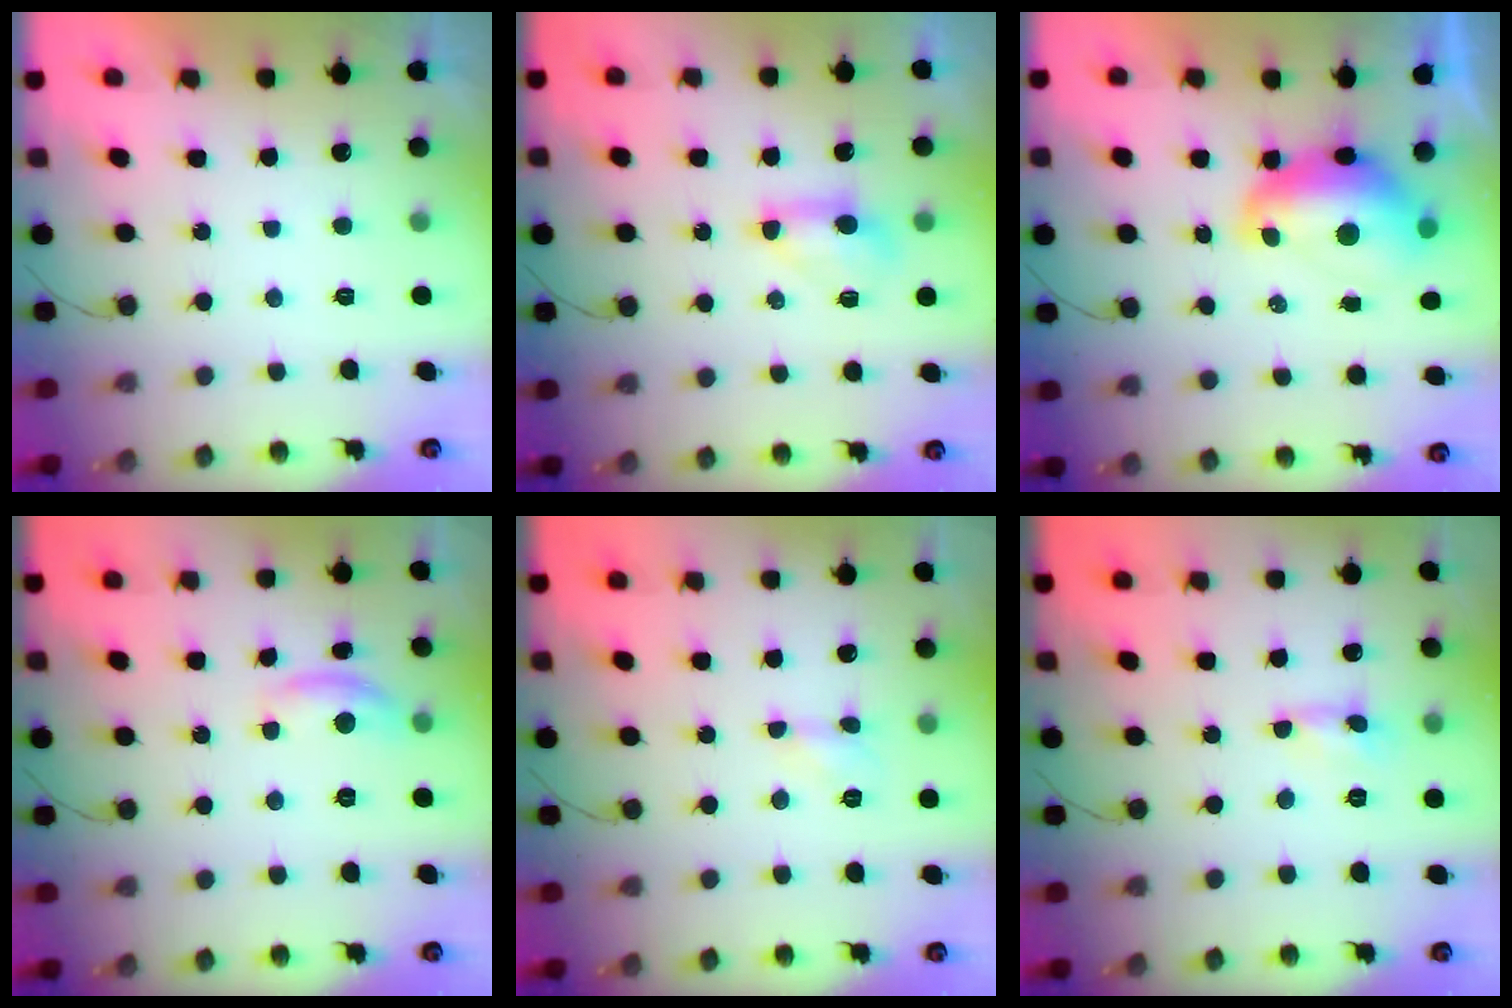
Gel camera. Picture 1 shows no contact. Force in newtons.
{"total": 5.9, "press": 5.9, "slide": 0.7}
{"total": 10.9, "press": 10.8, "slide": 1.0}
{"total": 8.2, "press": 8.2, "slide": 0.3}
{"total": 3.6, "press": 3.6, "slide": 0.5}
{"total": 0.0}